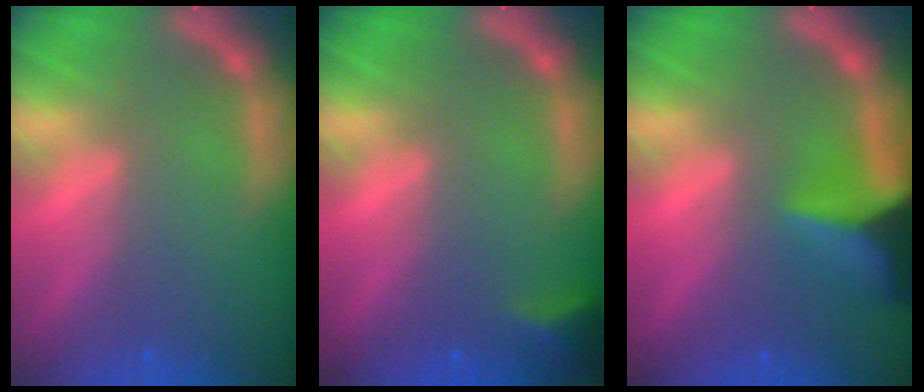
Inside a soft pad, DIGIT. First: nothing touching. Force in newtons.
{"total": 2.4}
{"total": 7.5}